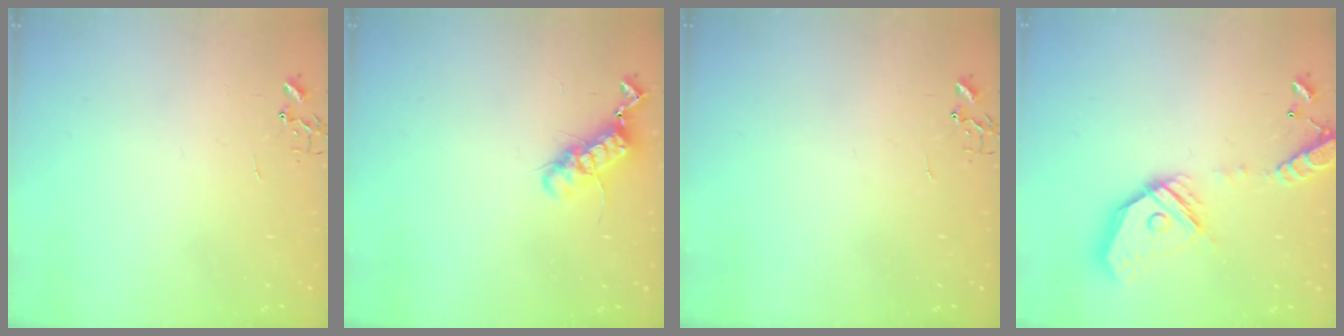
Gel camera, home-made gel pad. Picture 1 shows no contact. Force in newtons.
{"total": 12.0, "press": 12.0, "slide": 1.3}
{"total": 0.0}
{"total": 18.8, "press": 18.6, "slide": 3.0}